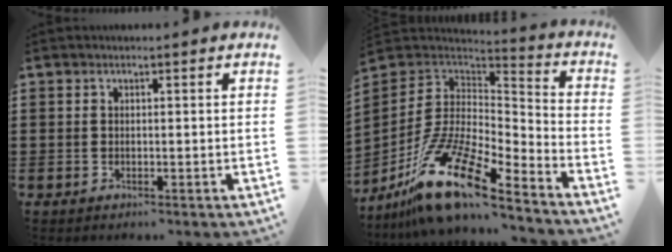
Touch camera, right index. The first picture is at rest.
{"total": 15.2, "force": [-10.0, 4.7, 10.5], "torque": [-0.221, 0.018, -0.187]}